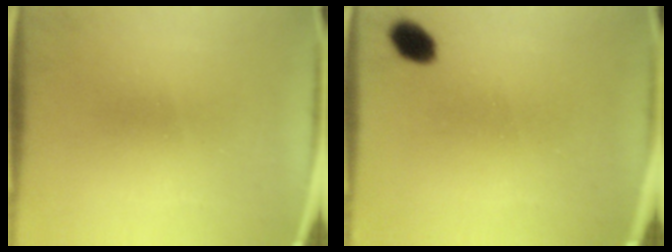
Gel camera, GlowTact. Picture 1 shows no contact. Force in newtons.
{"total": 4.2}